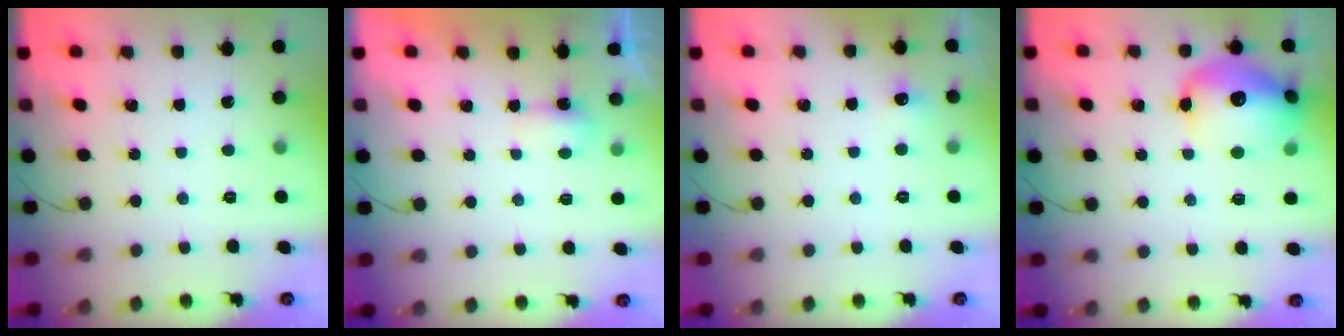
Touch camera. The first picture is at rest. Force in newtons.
{"total": 3.8, "press": 3.5, "slide": 1.5}
{"total": 4.7, "press": 4.5, "slide": 1.3}
{"total": 16.7, "press": 16.5, "slide": 2.7}